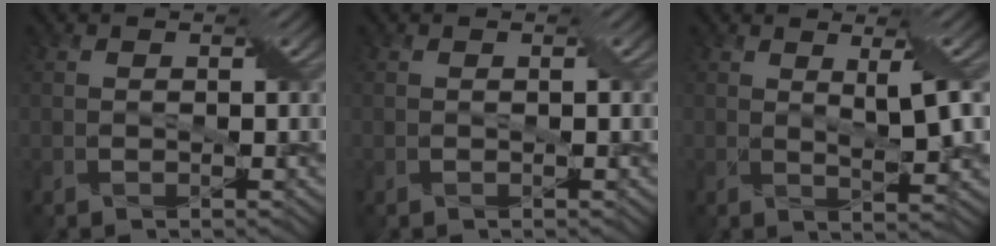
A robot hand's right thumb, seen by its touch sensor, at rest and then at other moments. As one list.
[{"total": 0.0}, {"total": 4.5, "force": [1.4, 0.8, 4.2], "torque": [-0.078, 0.003, 0.027]}]